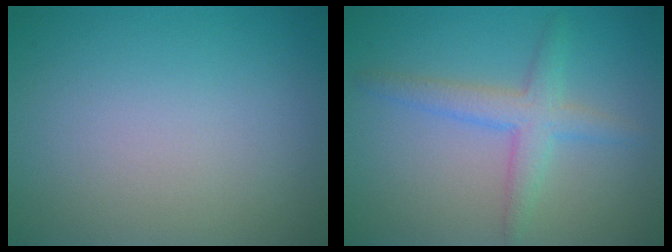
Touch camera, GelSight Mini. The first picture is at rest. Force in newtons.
{"total": 3.2, "press": 3.2, "slide": 0.2}